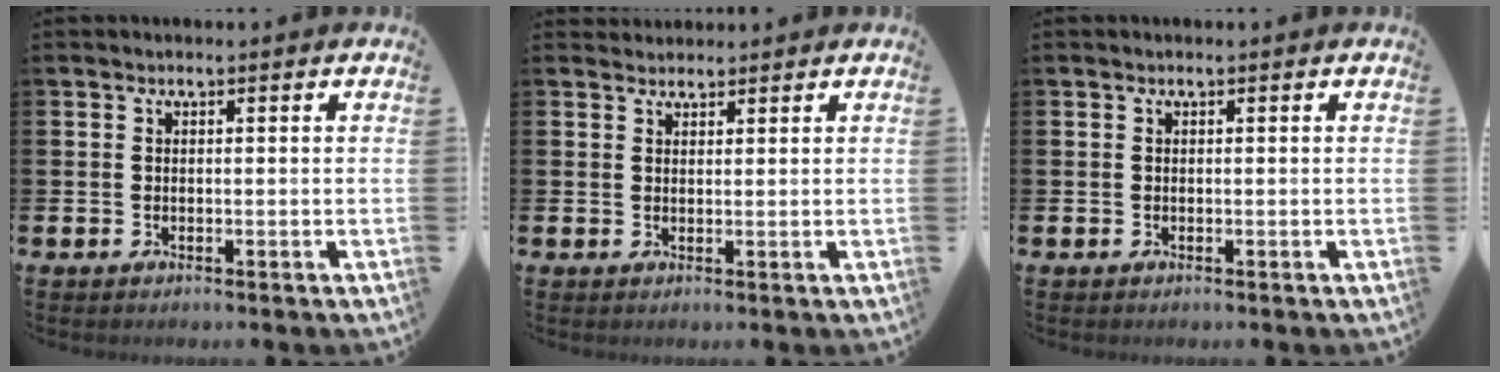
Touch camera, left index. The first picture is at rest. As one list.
[{"total": 1.9, "force": [1.8, 0.5, -0.2], "torque": [0.008, -0.006, 0.032]}, {"total": 0.0}]